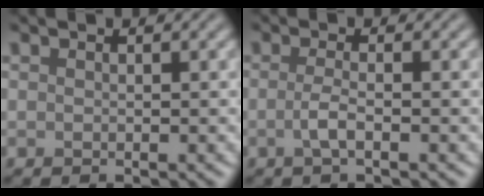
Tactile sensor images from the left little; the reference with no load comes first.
{"total": 1.9, "force": [-0.5, 0.5, 1.7], "torque": [-0.036, 0.000, -0.015]}